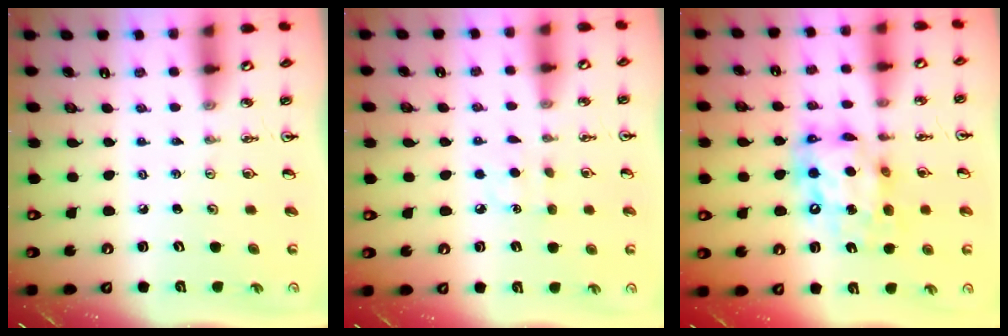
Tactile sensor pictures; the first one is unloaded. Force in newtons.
{"total": 6.1, "press": 6.1, "slide": 0.7}
{"total": 14.0, "press": 13.9, "slide": 1.6}